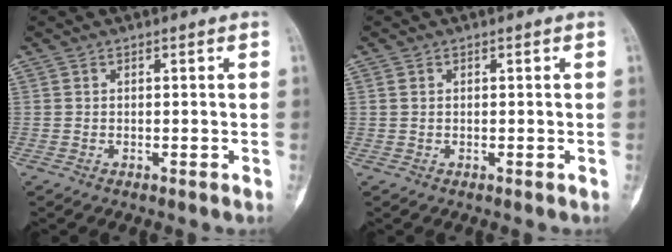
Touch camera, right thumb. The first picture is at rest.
{"total": 0.7, "force": [0.1, 0.6, 0.4], "torque": [-0.008, 0.000, 0.003]}